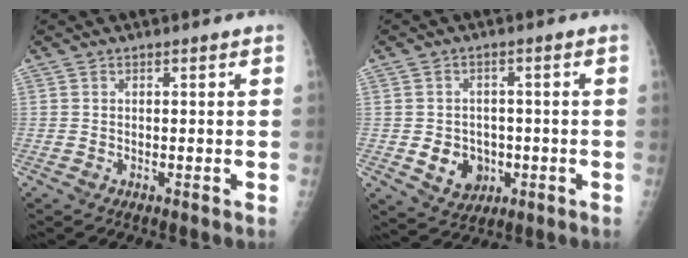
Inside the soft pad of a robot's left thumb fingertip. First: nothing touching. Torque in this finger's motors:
{"motor_torque": [-0.26, 1.07, 0.25, 0.20, 0.03]}